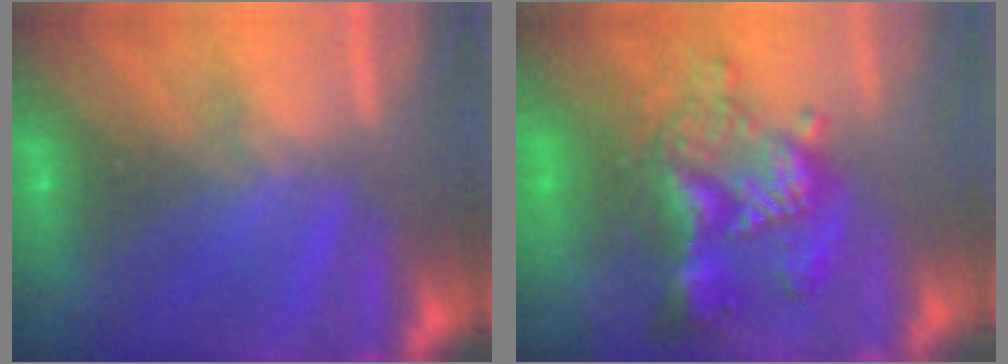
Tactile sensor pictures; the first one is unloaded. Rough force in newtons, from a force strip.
{"total": 9.0}